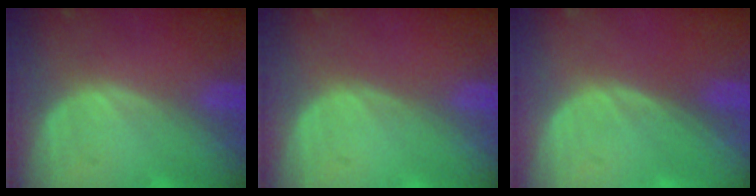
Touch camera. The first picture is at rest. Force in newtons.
{"total": 0.0}
{"total": 0.0}